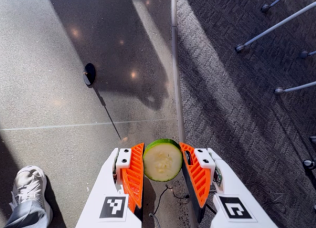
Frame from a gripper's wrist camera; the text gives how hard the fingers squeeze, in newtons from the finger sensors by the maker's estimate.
{"total": 11.2, "left": 12.0, "right": 10.4}